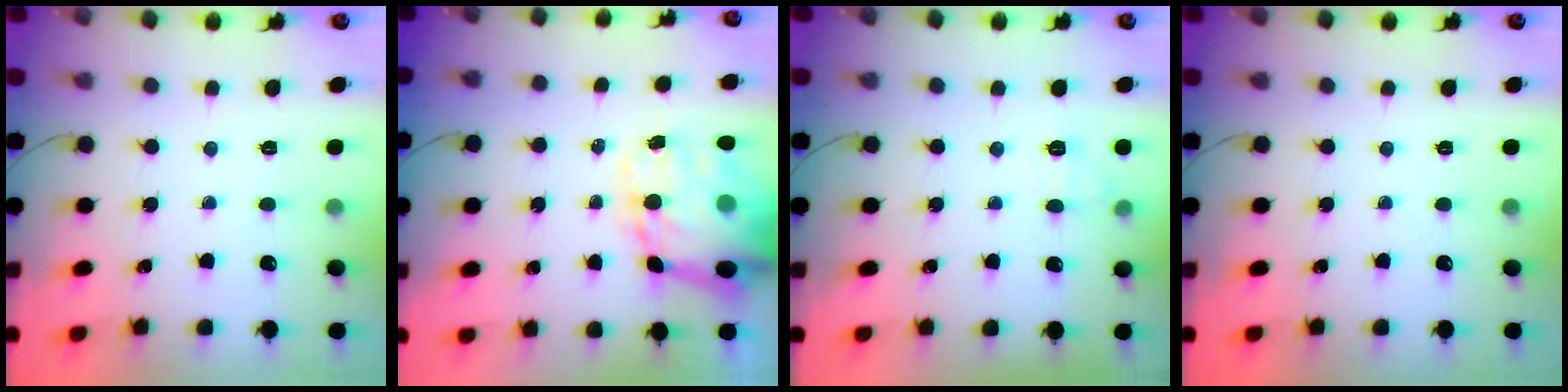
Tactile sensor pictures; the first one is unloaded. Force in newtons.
{"total": 20.3, "press": 19.8, "slide": 4.6}
{"total": 6.7, "press": 6.5, "slide": 1.6}
{"total": 0.0}